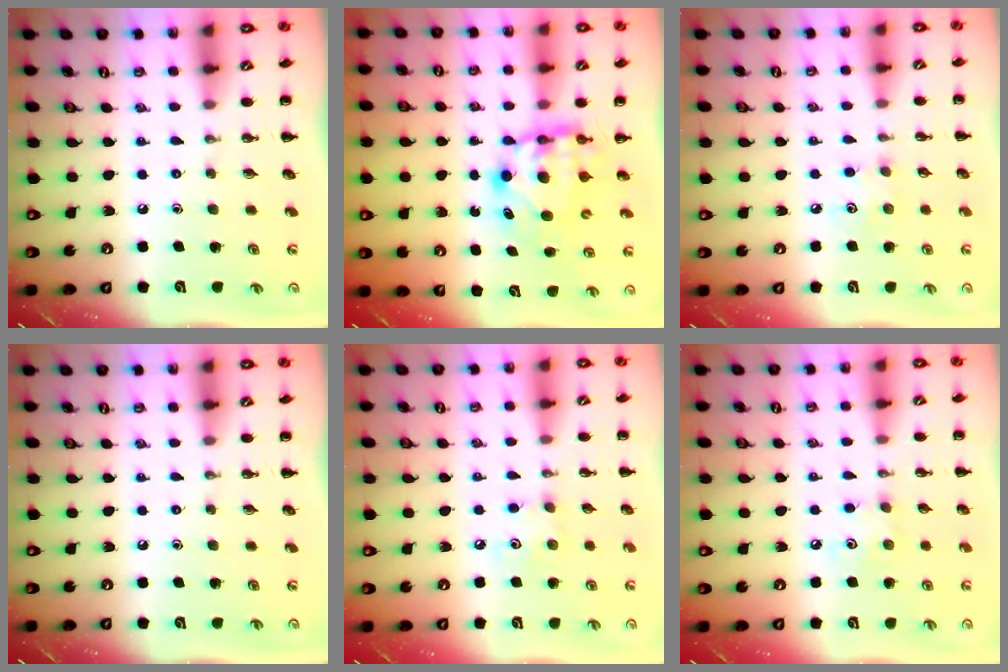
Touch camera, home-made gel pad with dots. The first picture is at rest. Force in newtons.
{"total": 6.6, "press": 6.5, "slide": 1.2}
{"total": 4.3, "press": 4.1, "slide": 1.1}
{"total": 0.0}
{"total": 4.6, "press": 4.5, "slide": 1.1}
{"total": 4.6, "press": 4.5, "slide": 1.1}